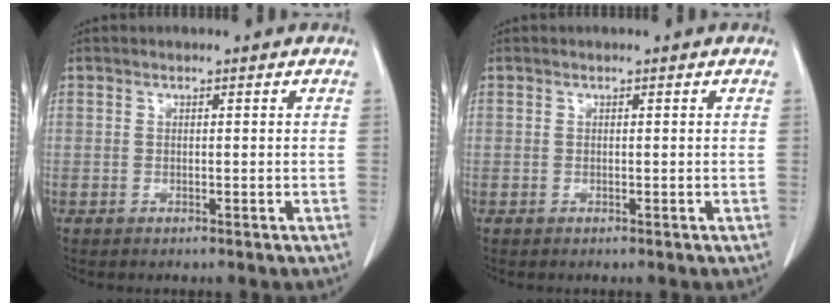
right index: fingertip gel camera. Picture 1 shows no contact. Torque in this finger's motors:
{"motor_torque": [0.00, 0.00, 0.00, 0.00]}